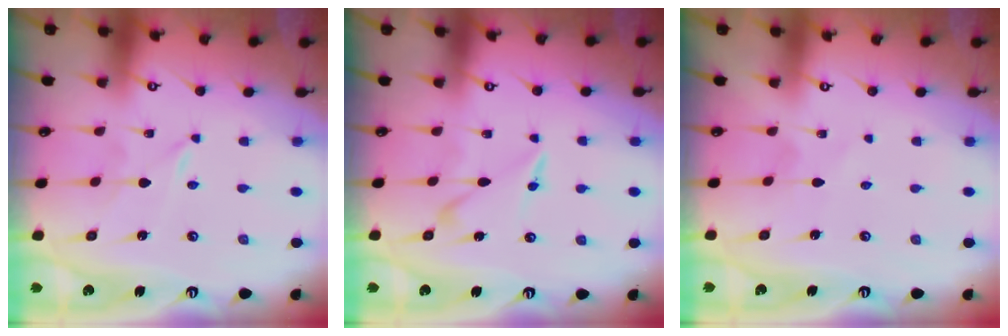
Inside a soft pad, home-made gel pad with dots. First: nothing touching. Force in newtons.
{"total": 6.1, "press": 6.0, "slide": 0.6}
{"total": 2.5, "press": 2.5, "slide": 0.2}